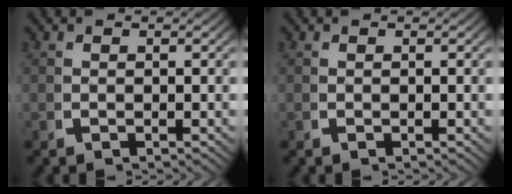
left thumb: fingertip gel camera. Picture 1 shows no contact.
{"total": 0.0}